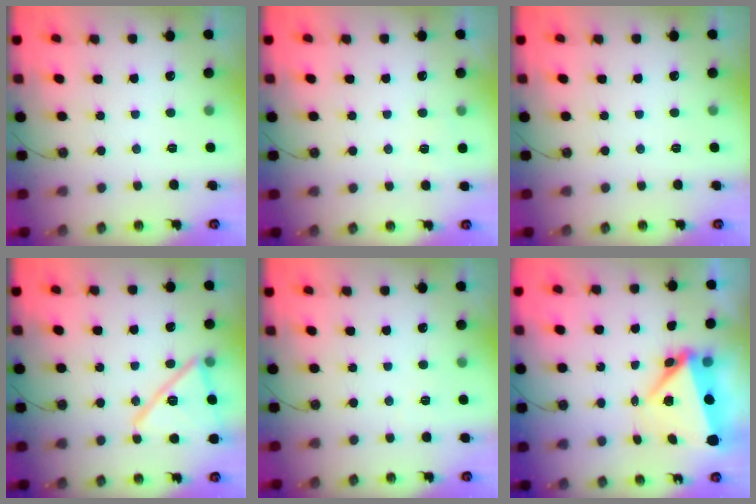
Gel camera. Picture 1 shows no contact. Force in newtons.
{"total": 2.8, "press": 2.3, "slide": 1.5}
{"total": 0.0}
{"total": 15.8, "press": 15.7, "slide": 0.6}
{"total": 2.2, "press": 2.1, "slide": 0.7}
{"total": 7.2, "press": 7.0, "slide": 1.8}